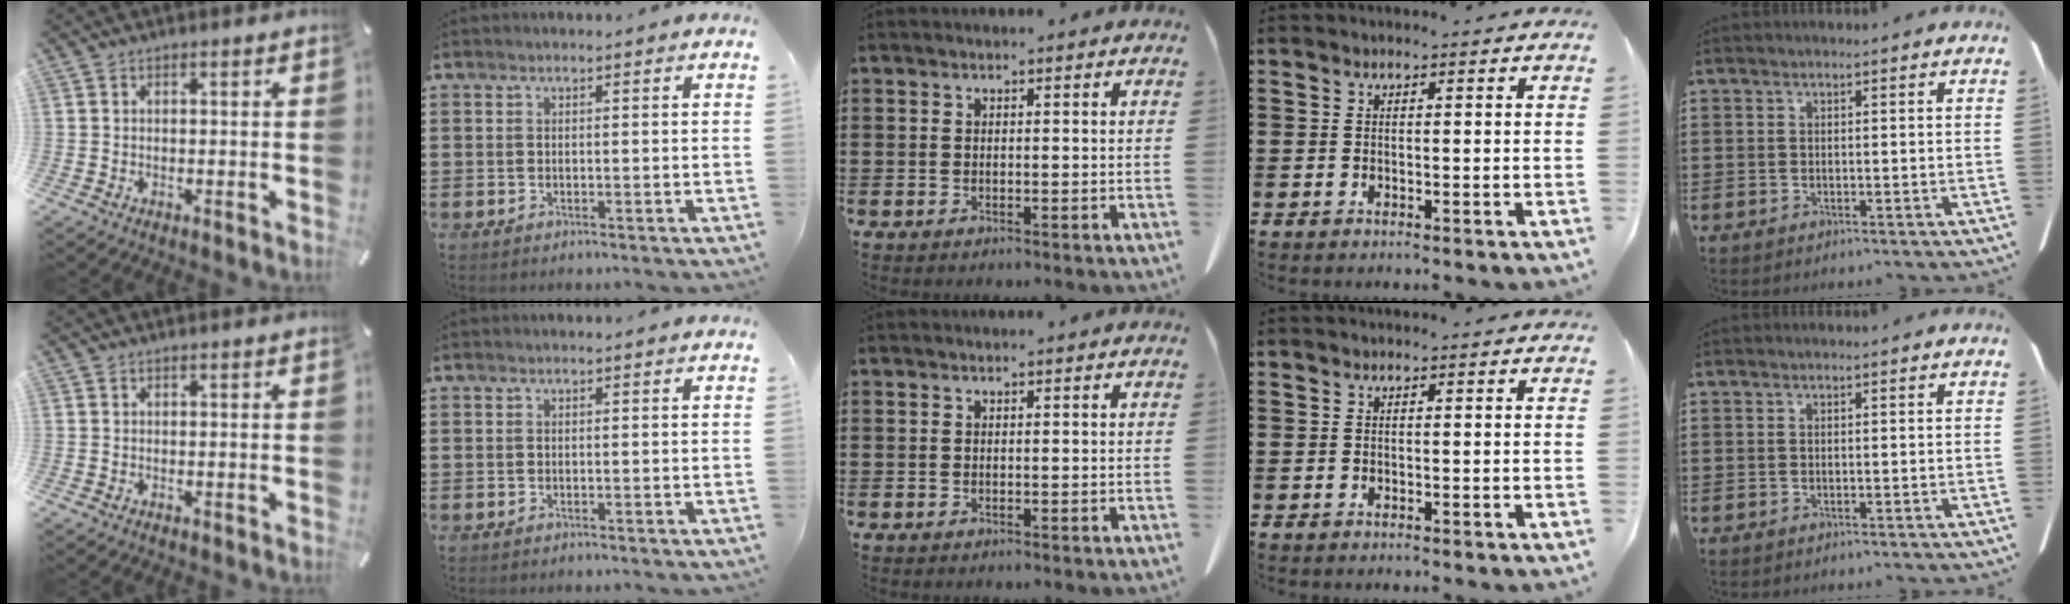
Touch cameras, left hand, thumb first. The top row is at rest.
{}